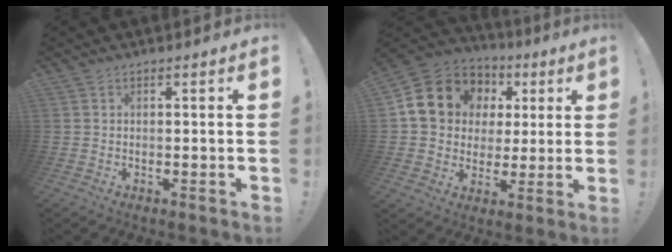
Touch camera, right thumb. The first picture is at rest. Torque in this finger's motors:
{"motor_torque": [2.00, 2.06, 0.71, -0.42, 0.04]}